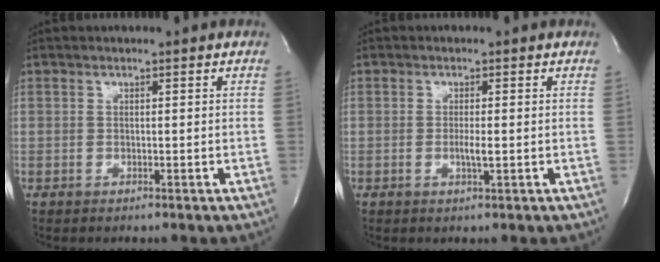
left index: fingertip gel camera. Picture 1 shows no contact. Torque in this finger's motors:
{"motor_torque": [0.29, 0.02, 0.01, 0.01]}